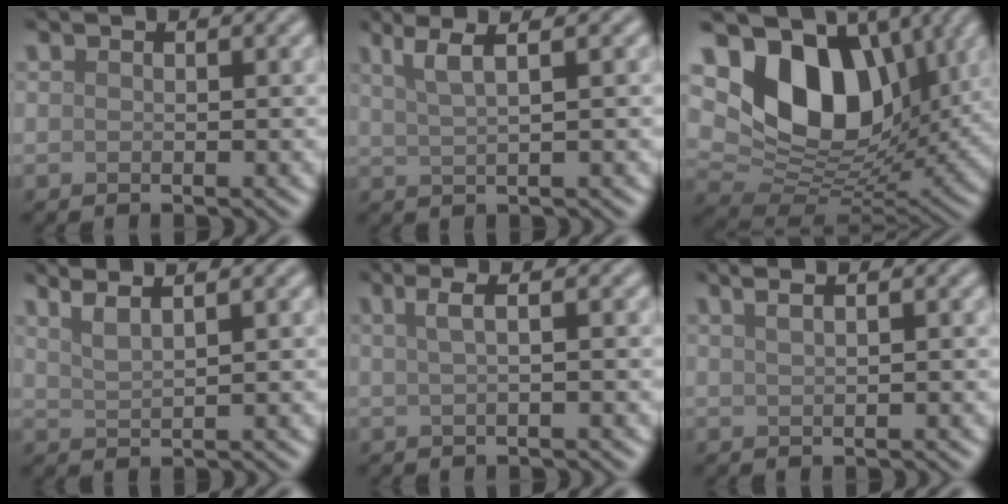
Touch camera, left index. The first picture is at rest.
{"total": 3.3, "force": [1.9, 0.8, 2.6], "torque": [-0.033, 0.012, 0.026]}
{"total": 13.7, "force": [4.6, 8.9, 9.3], "torque": [-0.148, 0.005, 0.078]}
{"total": 3.3, "force": [2.5, 0.9, 2.0], "torque": [-0.021, 0.015, 0.025]}
{"total": 2.4, "force": [0.8, 0.8, 2.1], "torque": [-0.030, 0.005, 0.004]}
{"total": 3.7, "force": [2.3, 1.7, 2.3], "torque": [-0.015, 0.027, 0.005]}